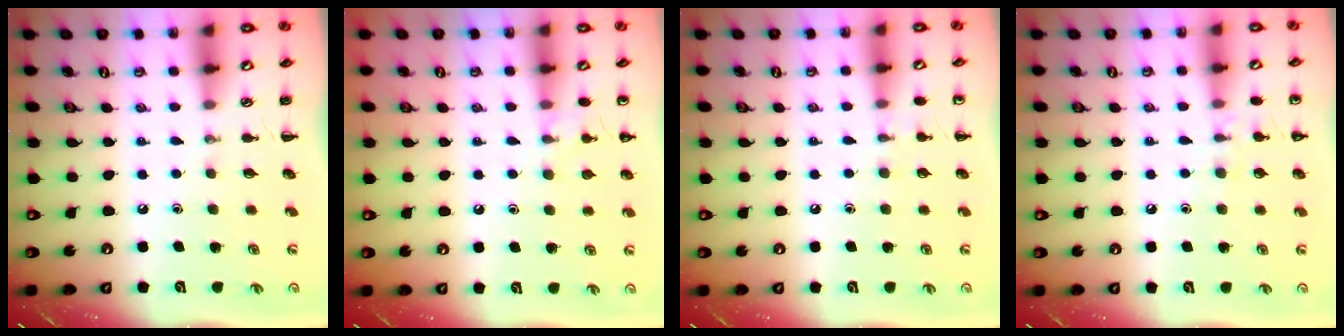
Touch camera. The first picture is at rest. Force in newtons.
{"total": 6.6, "press": 6.3, "slide": 2.0}
{"total": 5.5, "press": 5.2, "slide": 1.5}
{"total": 7.4, "press": 7.1, "slide": 2.1}